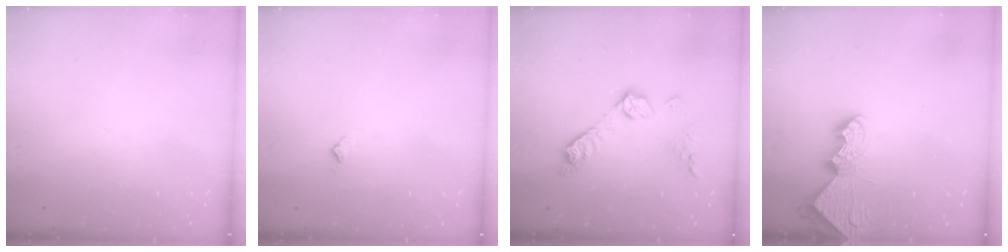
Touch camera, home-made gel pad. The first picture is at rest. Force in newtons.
{"total": 3.2, "press": 3.2, "slide": 0.4}
{"total": 10.6, "press": 10.6, "slide": 0.4}
{"total": 7.0, "press": 6.9, "slide": 0.5}